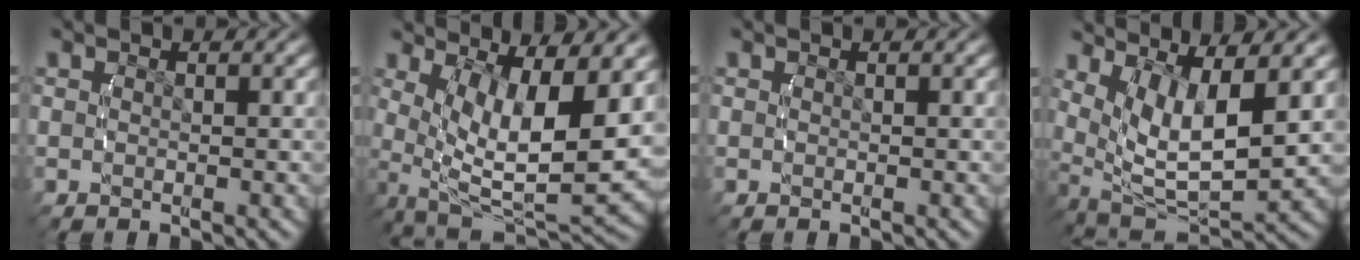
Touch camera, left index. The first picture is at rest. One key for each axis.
{"total": 11.1, "fx": -1.1, "fy": 6.3, "fz": 9.0, "tx": -0.177, "ty": -0.055, "tz": 0.003}
{"total": 0.0}
{"total": 10.1, "fx": 0.5, "fy": 6.8, "fz": 7.5, "tx": -0.167, "ty": -0.047, "tz": 0.025}